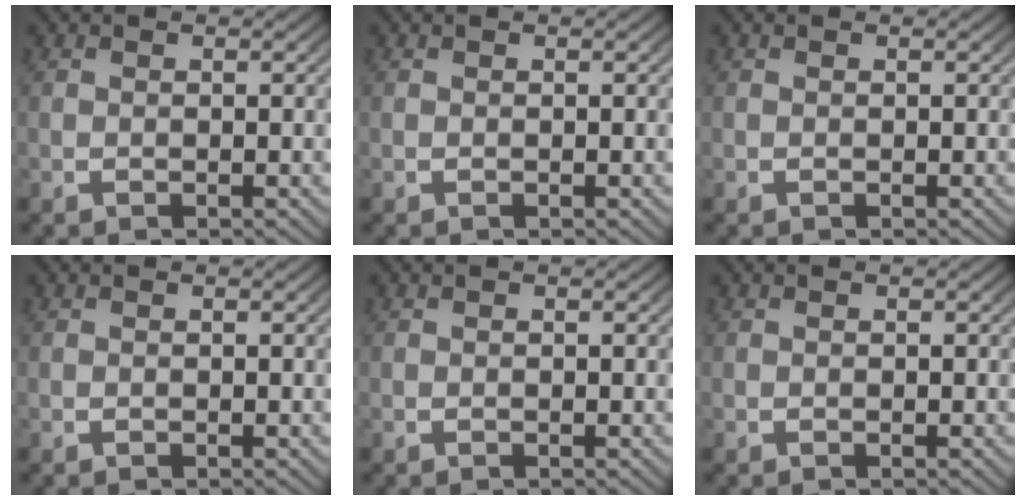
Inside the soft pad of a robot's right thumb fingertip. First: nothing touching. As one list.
[{"total": 0.0}, {"total": 0.0}, {"total": 0.0}, {"total": 0.0}, {"total": 0.0}]